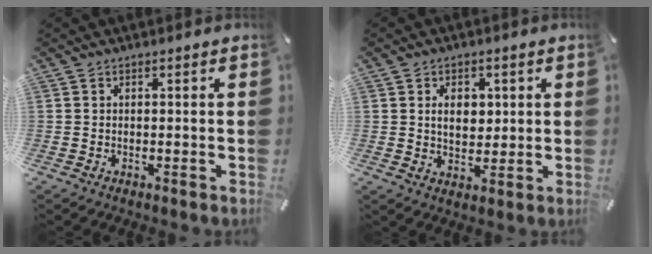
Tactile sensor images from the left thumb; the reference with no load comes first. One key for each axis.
{"total": 5.9, "fx": 1.2, "fy": 4.5, "fz": 3.7, "tx": -0.050, "ty": -0.004, "tz": 0.014}